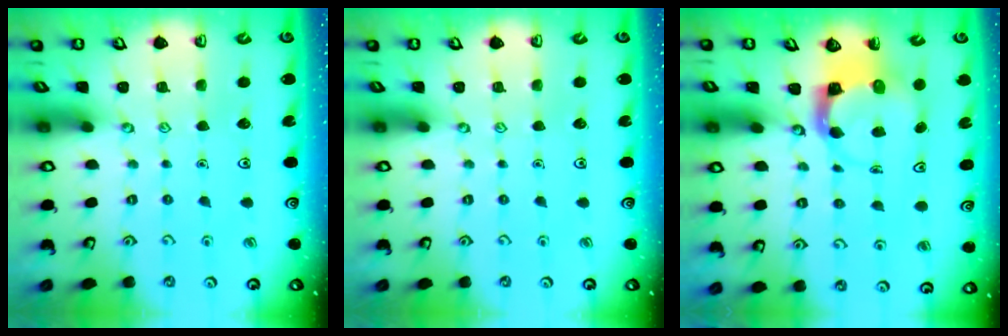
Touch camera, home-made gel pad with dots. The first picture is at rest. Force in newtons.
{"total": 0.0}
{"total": 3.7, "press": 3.7, "slide": 0.6}